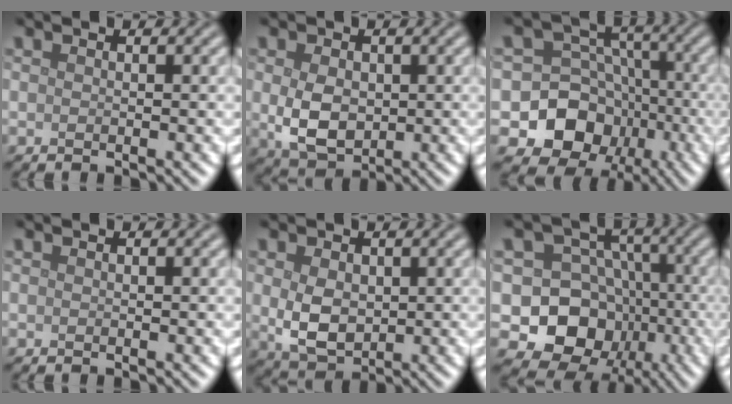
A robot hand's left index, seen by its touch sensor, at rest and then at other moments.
{"total": 4.6, "force": [-0.1, 3.3, 3.3], "torque": [-0.068, -0.008, 0.004]}
{"total": 9.6, "force": [-3.6, 8.4, 2.9], "torque": [-0.029, 0.010, -0.097]}
{"total": 0.0}
{"total": 4.3, "force": [0.1, 3.0, 3.1], "torque": [-0.067, -0.006, 0.011]}
{"total": 10.5, "force": [-3.0, 9.2, 4.2], "torque": [-0.063, 0.007, -0.080]}